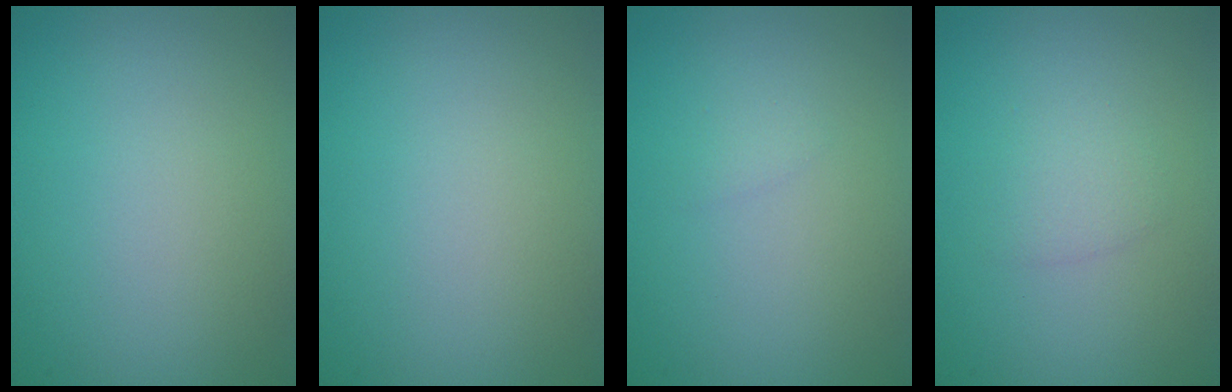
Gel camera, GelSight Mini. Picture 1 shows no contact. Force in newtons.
{"total": 0.0}
{"total": 0.6, "press": 0.6, "slide": 0.0}
{"total": 1.4, "press": 1.4, "slide": 0.1}